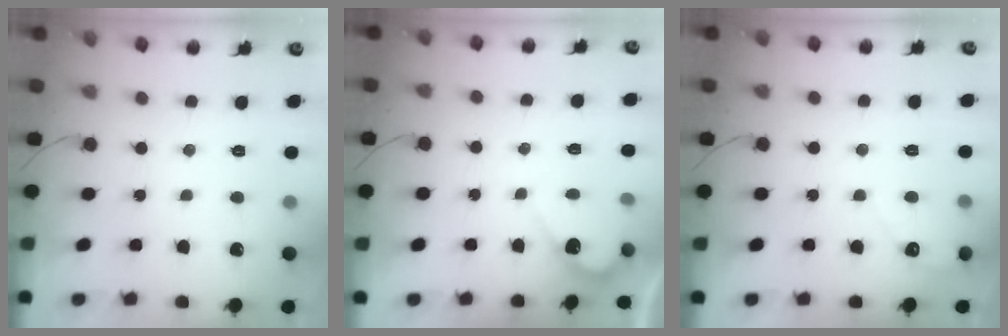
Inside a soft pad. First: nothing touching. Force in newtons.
{"total": 4.8, "press": 4.8, "slide": 0.2}
{"total": 2.6, "press": 2.6, "slide": 0.2}